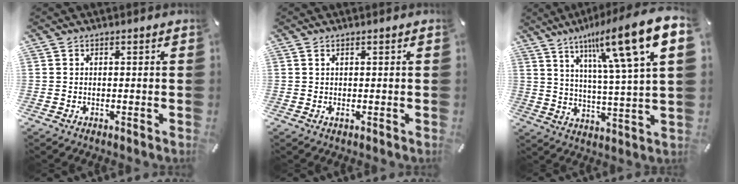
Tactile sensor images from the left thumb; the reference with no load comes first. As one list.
[{"total": 1.1, "force": [0.1, 0.1, 1.1], "torque": [-0.027, -0.008, 0.001]}, {"total": 17.9, "force": [9.6, 3.3, 14.8], "torque": [-0.235, -0.046, 0.139]}]